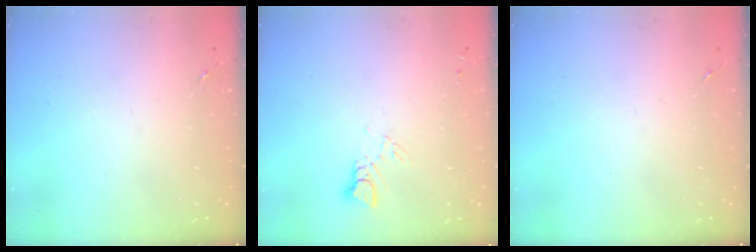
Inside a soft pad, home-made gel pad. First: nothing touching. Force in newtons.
{"total": 2.9, "press": 2.9, "slide": 0.2}
{"total": 0.0}